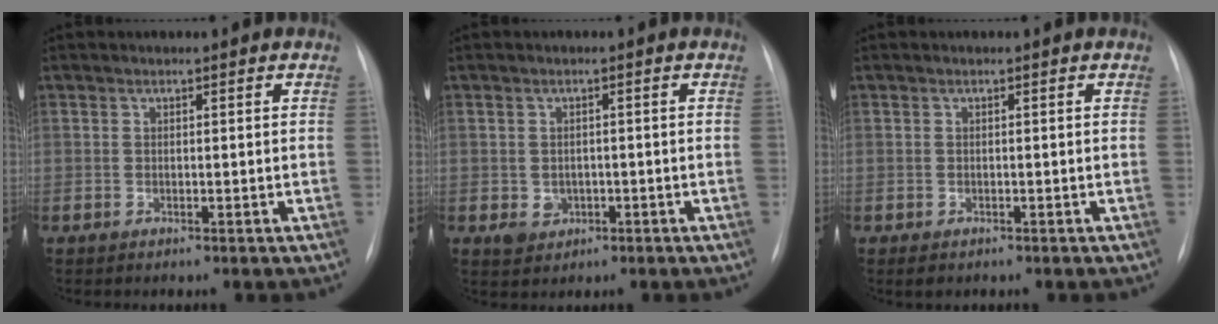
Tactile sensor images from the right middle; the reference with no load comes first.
{"total": 2.8, "force": [-0.7, 2.5, 1.1], "torque": [-0.014, 0.003, 0.002]}
{"total": 1.4, "force": [-0.9, 0.8, 0.6], "torque": [-0.012, 0.000, -0.006]}